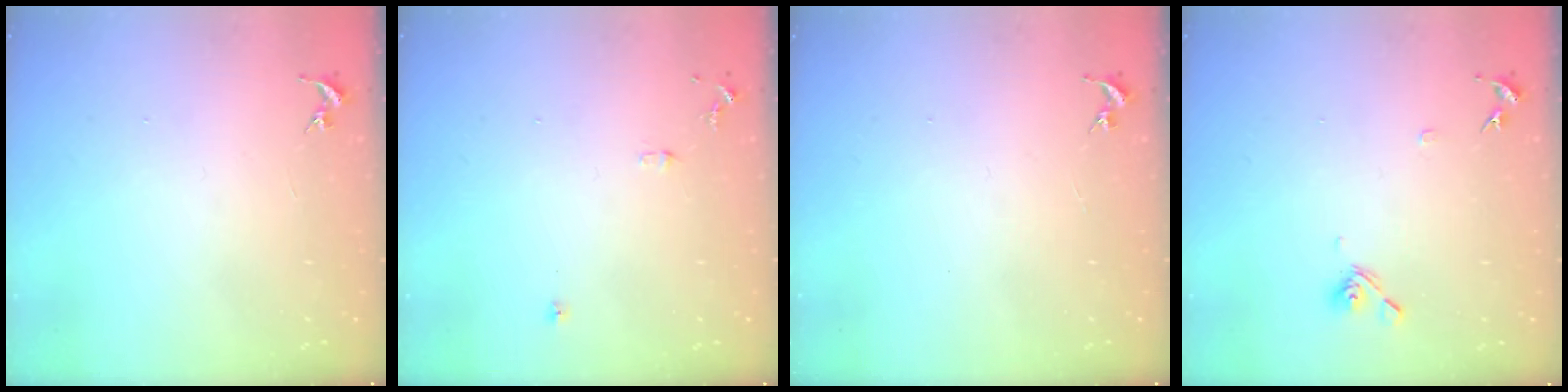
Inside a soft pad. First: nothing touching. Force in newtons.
{"total": 6.1, "press": 6.1, "slide": 0.7}
{"total": 0.0}
{"total": 7.5, "press": 7.3, "slide": 1.6}